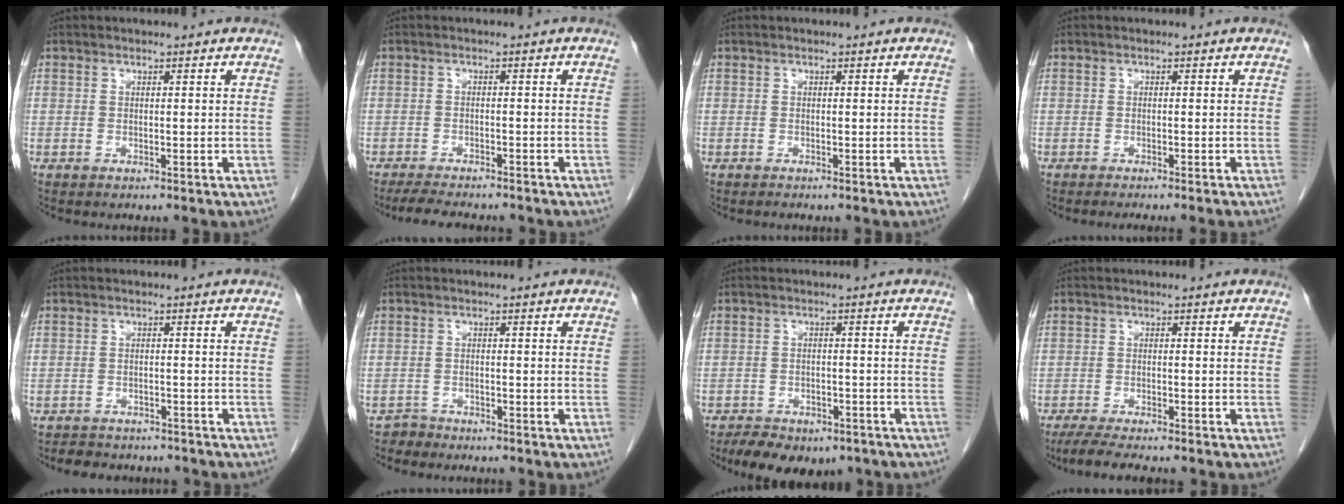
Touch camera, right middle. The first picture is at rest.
{"total": 7.1, "force": [-6.3, 1.3, 3.1], "torque": [-0.049, -0.014, -0.095]}
{"total": 0.0}
{"total": 3.9, "force": [-3.4, -0.6, 1.8], "torque": [-0.013, -0.002, -0.046]}
{"total": 6.2, "force": [-5.5, 2.4, 1.5], "torque": [-0.026, 0.002, -0.068]}
{"total": 1.4, "force": [-1.2, 0.3, -0.7], "torque": [0.015, -0.002, -0.024]}
{"total": 9.9, "force": [-7.5, 4.7, 4.5], "torque": [-0.065, 0.001, -0.105]}
{"total": 6.1, "force": [-5.0, 0.4, 3.4], "torque": [-0.056, -0.017, -0.081]}